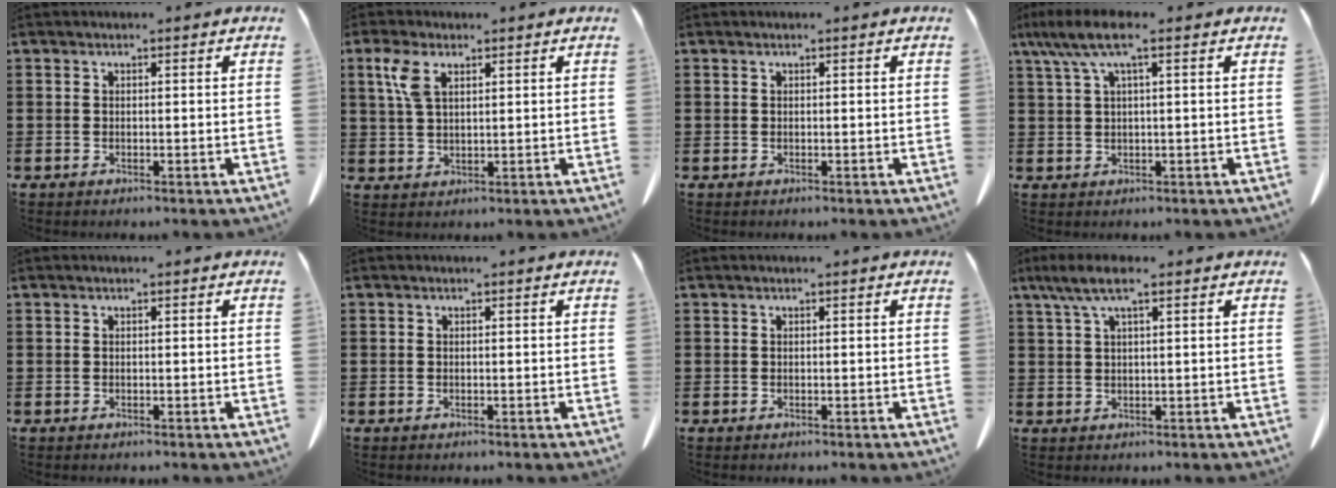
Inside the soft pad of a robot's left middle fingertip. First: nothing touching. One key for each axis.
{"total": 4.8, "fx": 2.3, "fy": 2.0, "fz": 3.7, "tx": -0.085, "ty": 0.008, "tz": 0.041}
{"total": 0.0}
{"total": 5.6, "fx": 2.0, "fy": 0.9, "fz": 5.2, "tx": -0.120, "ty": 0.000, "tz": 0.028}
{"total": 0.0}
{"total": 0.0}
{"total": 0.0}
{"total": 5.0, "fx": 2.6, "fy": 1.1, "fz": 4.1, "tx": -0.092, "ty": 0.002, "tz": 0.043}